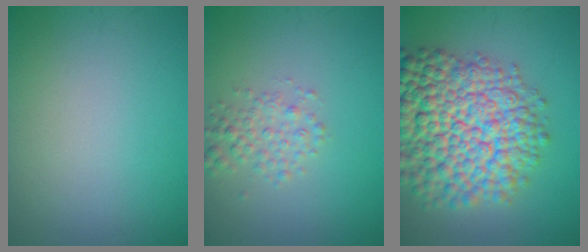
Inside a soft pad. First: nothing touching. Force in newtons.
{"total": 2.2, "press": 2.2, "slide": 0.1}
{"total": 12.7, "press": 12.7, "slide": 0.5}